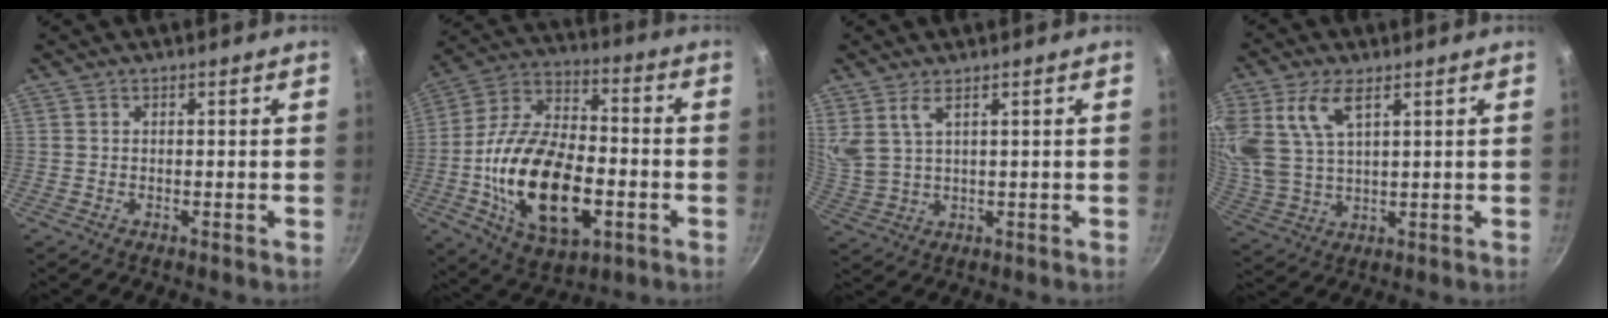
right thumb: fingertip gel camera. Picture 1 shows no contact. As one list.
[{"total": 24.2, "force": [-5.5, 13.4, 19.4], "torque": [-0.342, 0.027, -0.099]}, {"total": 4.7, "force": [2.5, 2.0, 3.5], "torque": [-0.070, -0.019, 0.064]}, {"total": 12.2, "force": [5.3, 6.4, 9.0], "torque": [-0.184, -0.015, 0.114]}]